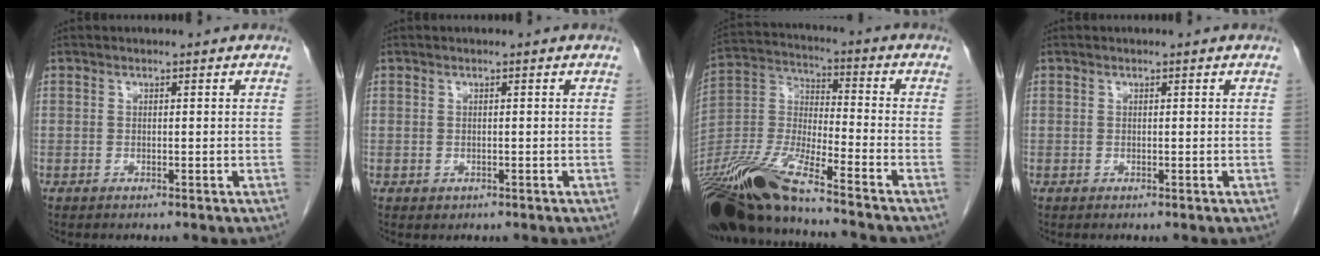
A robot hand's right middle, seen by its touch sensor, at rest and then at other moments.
{"total": 0.5, "force": [-0.1, 0.5, 0.2], "torque": [-0.007, 0.000, 0.002]}
{"total": 17.9, "force": [-14.5, 1.3, 10.4], "torque": [-0.240, -0.019, -0.278]}
{"total": 0.0}